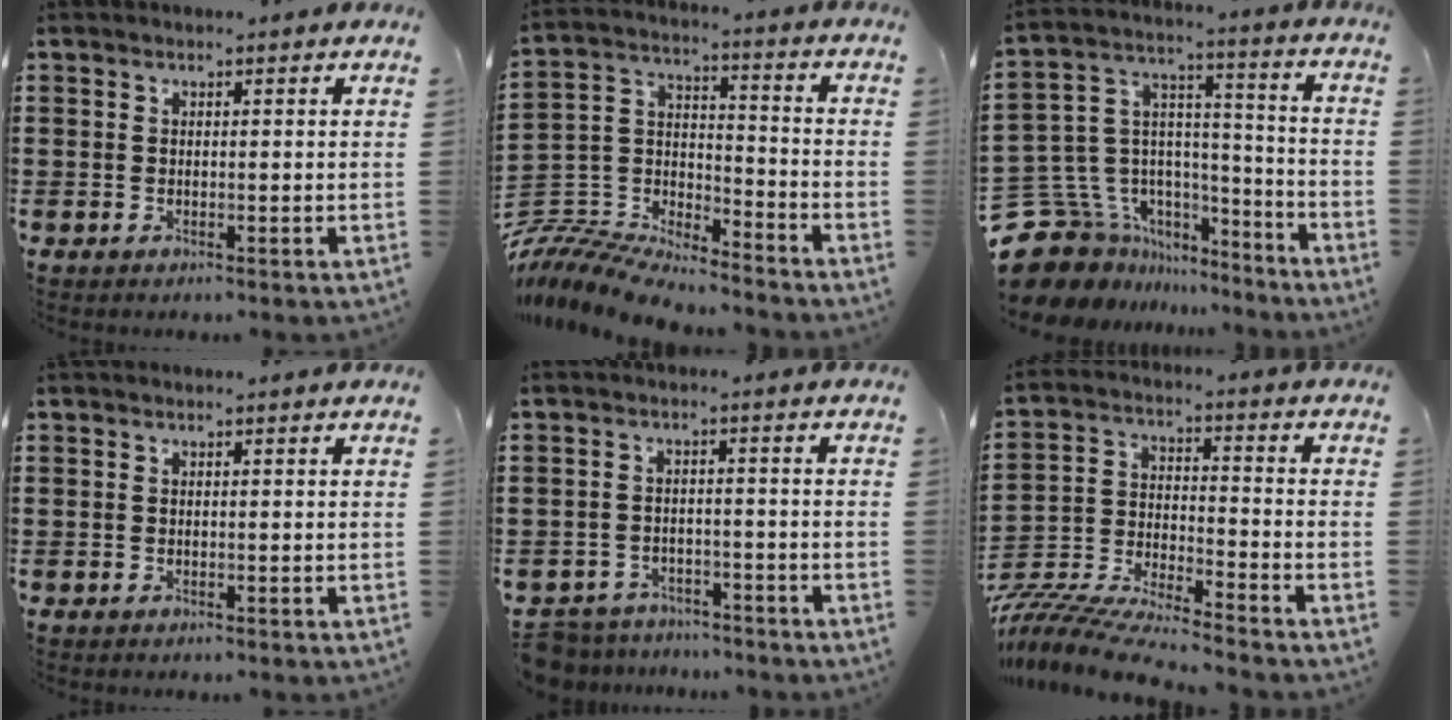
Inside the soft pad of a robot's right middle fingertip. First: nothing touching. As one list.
[{"total": 9.7, "force": [-9.4, 1.5, 1.4], "torque": [-0.050, 0.010, -0.197]}, {"total": 11.1, "force": [-7.4, 8.0, 2.2], "torque": [-0.097, 0.004, -0.141]}, {"total": 0.0}, {"total": 4.2, "force": [-4.1, 0.9, -0.1], "torque": [-0.011, 0.003, -0.090]}, {"total": 8.8, "force": [-8.7, 0.4, 1.7], "torque": [-0.044, 0.002, -0.177]}]